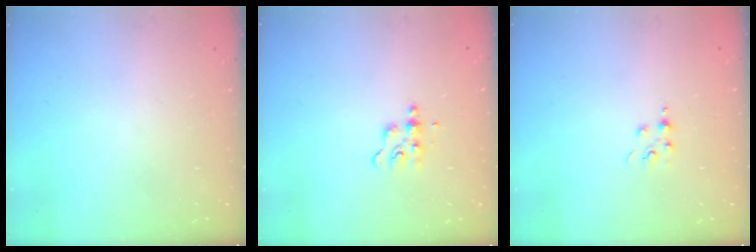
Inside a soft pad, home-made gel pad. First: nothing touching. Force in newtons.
{"total": 5.1, "press": 5.0, "slide": 0.6}
{"total": 4.1, "press": 4.1, "slide": 0.5}